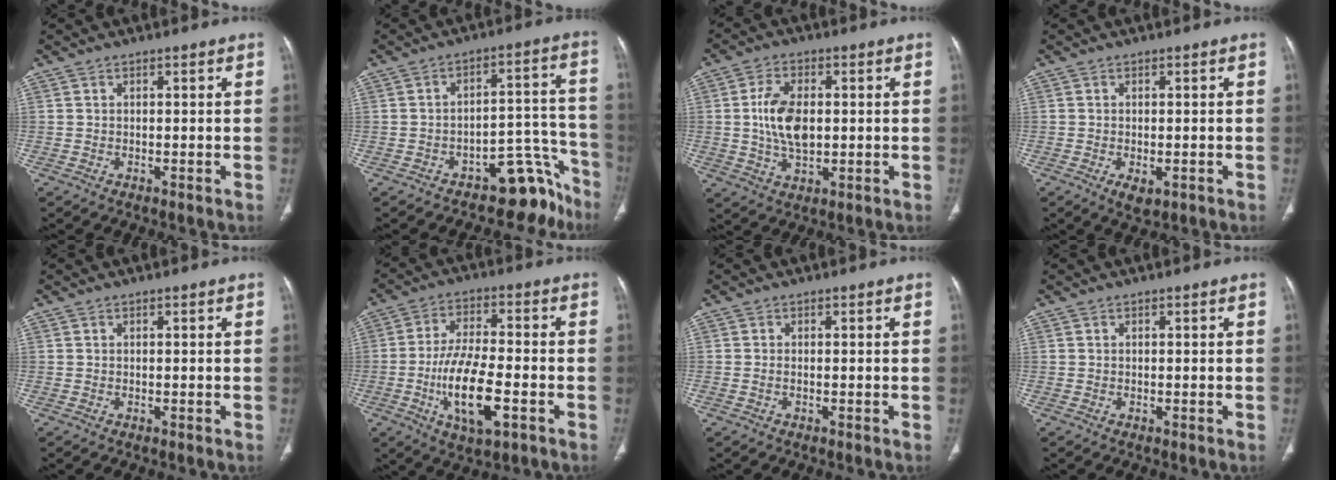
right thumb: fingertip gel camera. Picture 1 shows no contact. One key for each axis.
{"total": 10.2, "fx": -8.1, "fy": 5.1, "fz": 3.5, "tx": 0.014, "ty": 0.128, "tz": -0.118}
{"total": 9.2, "fx": 0.5, "fy": 5.3, "fz": 7.5, "tx": -0.139, "ty": 0.000, "tz": 0.013}
{"total": 3.1, "fx": -1.2, "fy": 1.6, "fz": 2.4, "tx": -0.041, "ty": -0.005, "tz": -0.013}
{"total": 0.0}
{"total": 13.4, "fx": -4.2, "fy": 5.1, "fz": 11.6, "tx": -0.211, "ty": 0.011, "tz": -0.072}
{"total": 0.6, "fx": -0.2, "fy": 0.3, "fz": 0.5, "tx": -0.013, "ty": 0.000, "tz": -0.004}
{"total": 0.0}